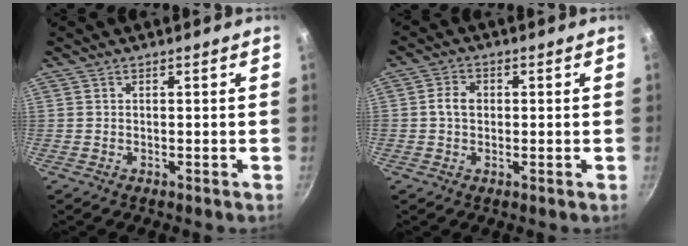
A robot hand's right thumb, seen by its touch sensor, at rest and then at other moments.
{"total": 4.0, "force": [0.3, 2.9, 2.8], "torque": [-0.049, 0.011, -0.002]}